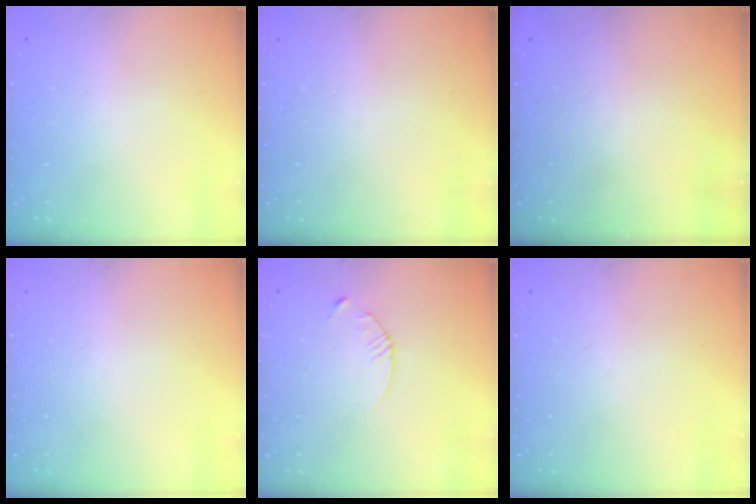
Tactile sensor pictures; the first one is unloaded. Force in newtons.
{"total": 0.0}
{"total": 0.0}
{"total": 0.0}
{"total": 3.6, "press": 3.5, "slide": 0.4}
{"total": 0.0}